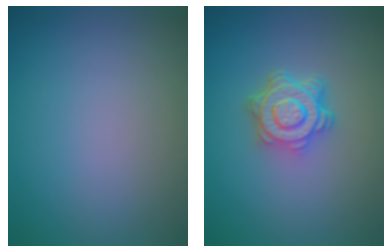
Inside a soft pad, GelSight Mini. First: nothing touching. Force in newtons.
{"total": 4.7, "press": 3.7, "slide": 2.8}